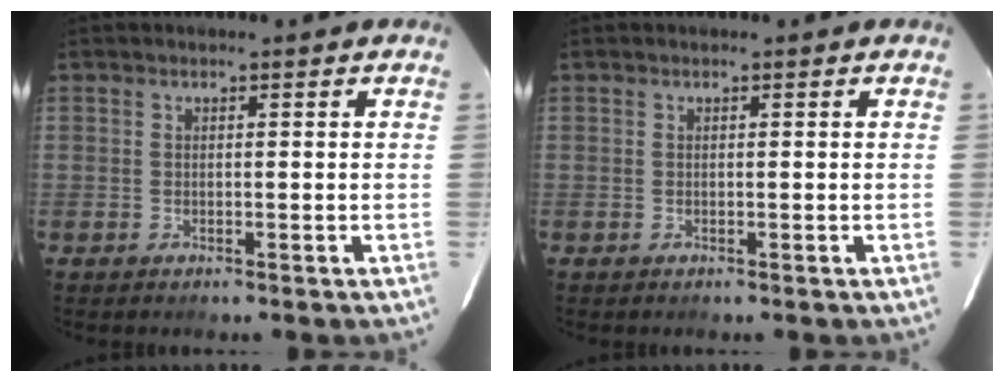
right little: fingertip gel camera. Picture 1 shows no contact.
{"total": 0.0}